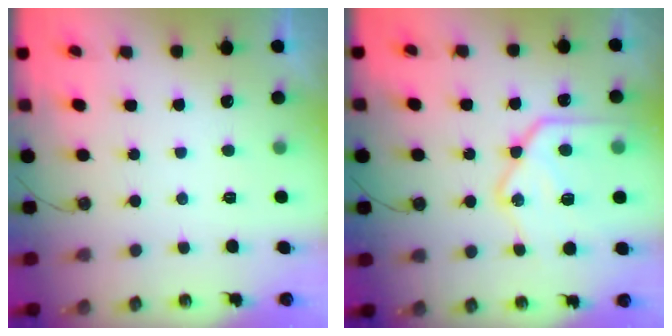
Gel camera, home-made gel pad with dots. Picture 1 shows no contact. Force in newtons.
{"total": 20.8, "press": 20.7, "slide": 1.9}